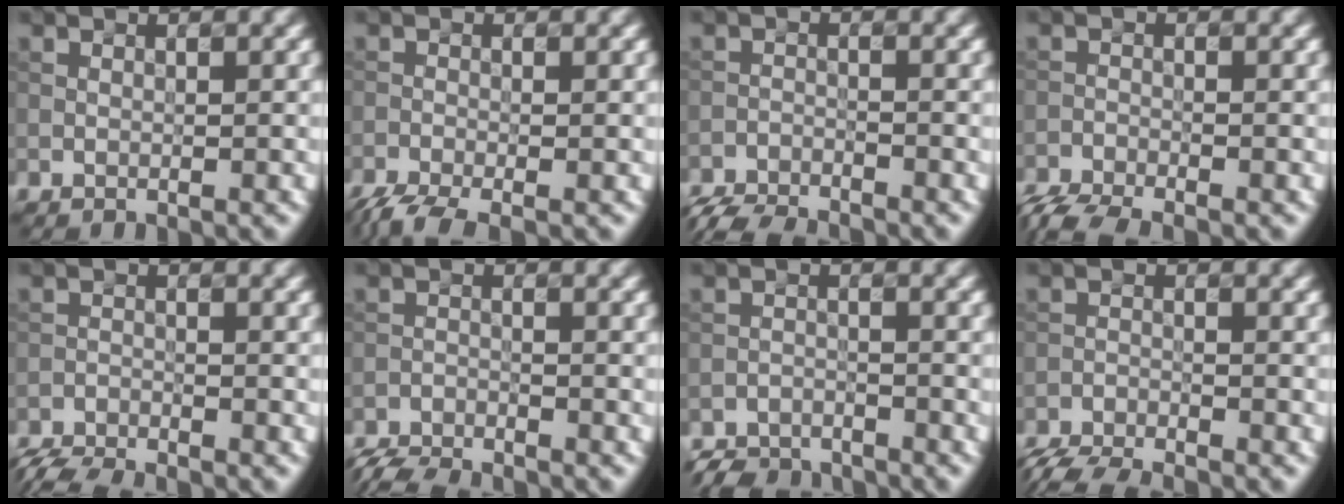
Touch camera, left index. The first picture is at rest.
{"total": 3.4, "force": [-2.7, 0.7, 1.9], "torque": [-0.040, -0.012, -0.062]}
{"total": 5.0, "force": [-4.9, 0.6, 1.0], "torque": [-0.029, -0.020, -0.089]}
{"total": 4.6, "force": [-4.1, 0.7, 1.8], "torque": [-0.042, -0.022, -0.082]}
{"total": 4.4, "force": [-4.3, 0.4, 0.9], "torque": [-0.029, -0.019, -0.079]}
{"total": 4.3, "force": [-4.2, 0.3, 0.8], "torque": [-0.025, -0.017, -0.079]}
{"total": 3.6, "force": [-3.5, 0.9, 0.4], "torque": [-0.001, -0.004, -0.070]}
{"total": 5.7, "force": [-5.5, 0.7, 1.4], "torque": [-0.039, -0.023, -0.096]}